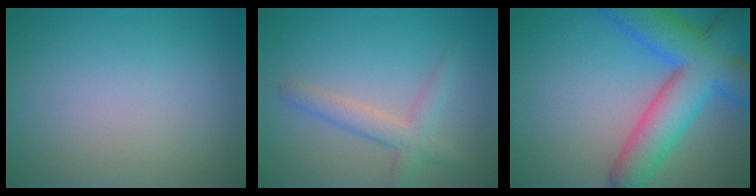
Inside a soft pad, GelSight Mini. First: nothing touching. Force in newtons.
{"total": 3.0, "press": 3.0, "slide": 0.1}
{"total": 10.0, "press": 10.0, "slide": 0.5}